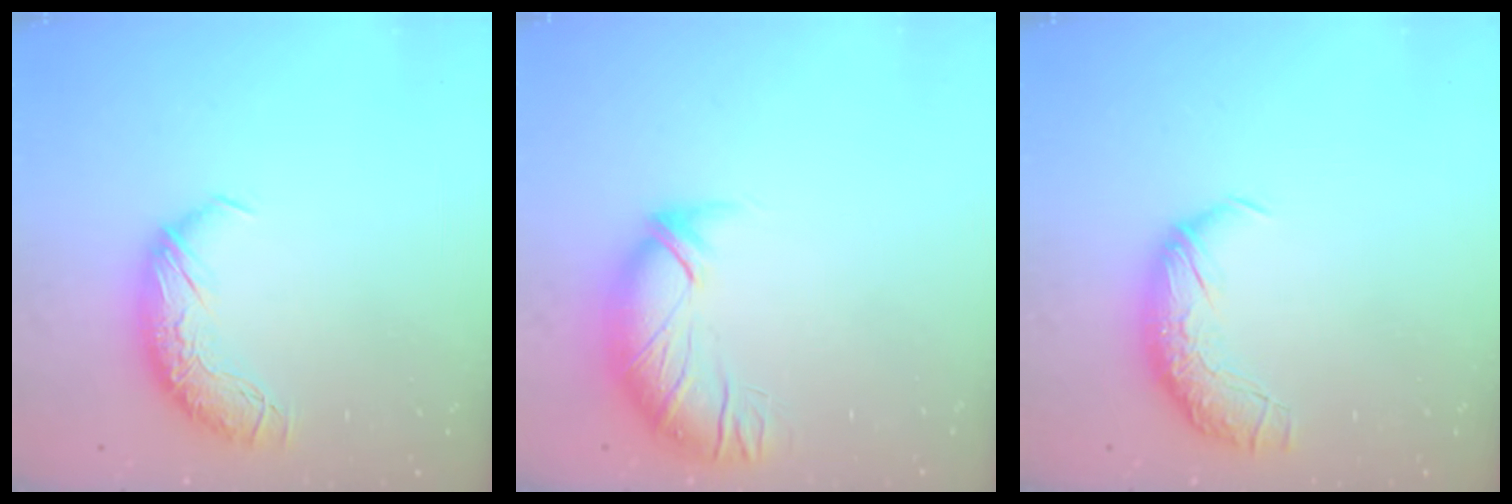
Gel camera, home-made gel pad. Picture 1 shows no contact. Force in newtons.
{"total": 3.0, "press": 1.6, "slide": 2.5}
{"total": 2.5, "press": 1.2, "slide": 2.2}